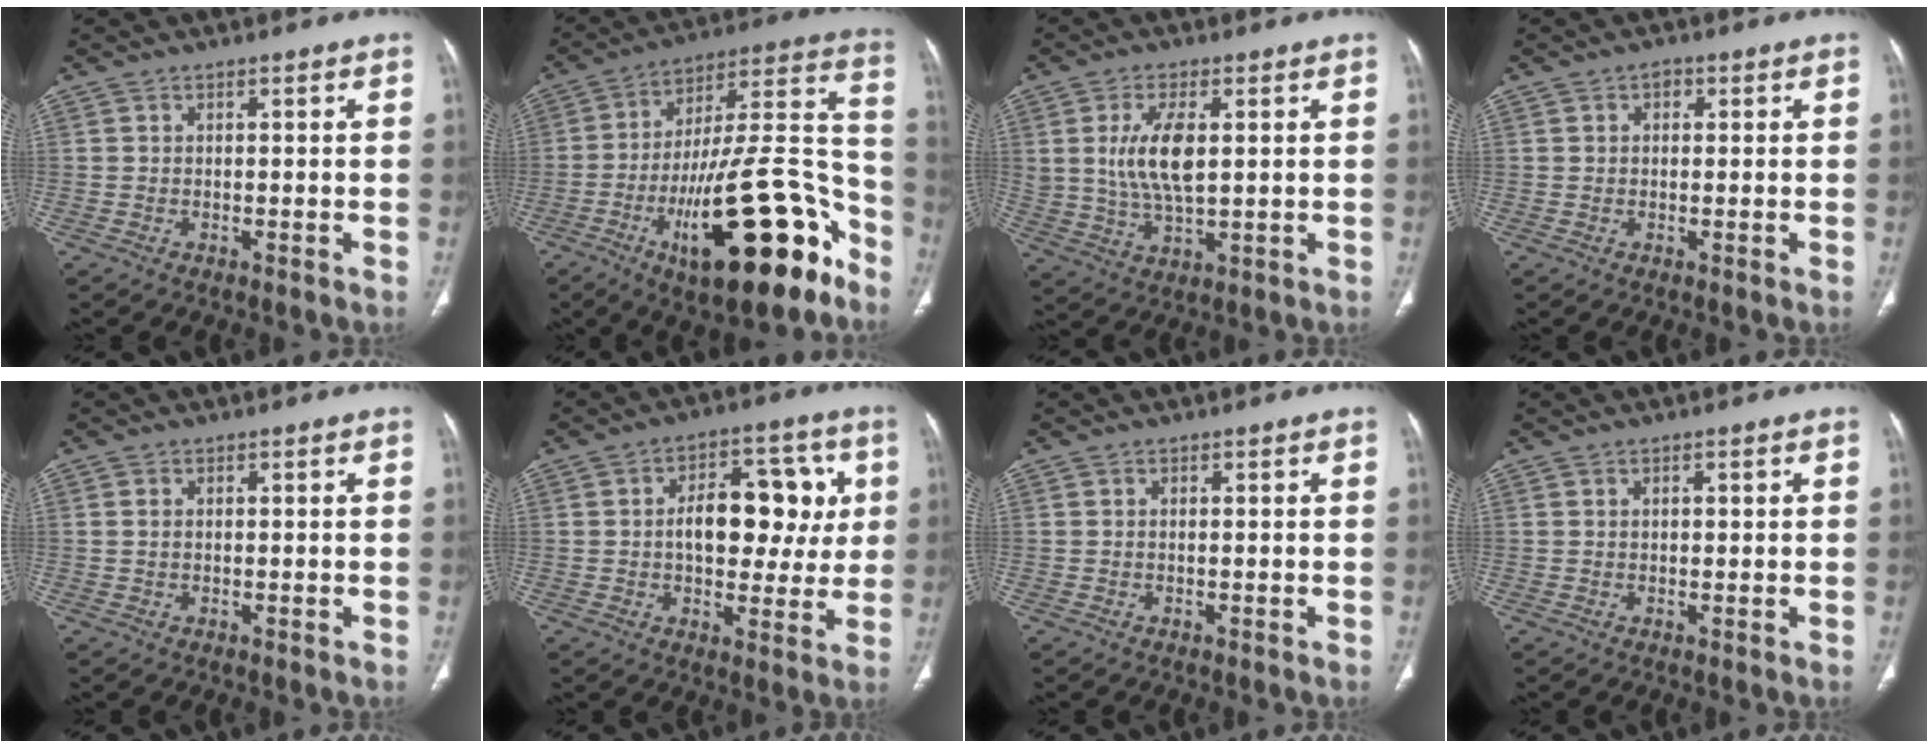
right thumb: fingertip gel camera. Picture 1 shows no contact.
{"total": 28.5, "force": [-13.9, 9.4, 23.1], "torque": [-0.316, 0.083, -0.211]}
{"total": 9.7, "force": [1.9, 4.4, 8.4], "torque": [-0.166, -0.011, 0.044]}
{"total": 1.6, "force": [0.5, 1.2, 0.8], "torque": [0.001, 0.003, 0.003]}
{"total": 1.0, "force": [0.2, 0.7, 0.7], "torque": [-0.012, 0.001, 0.004]}
{"total": 15.1, "force": [1.8, 9.2, 11.9], "torque": [-0.119, 0.021, 0.027]}
{"total": 0.0}
{"total": 1.1, "force": [0.4, 0.5, 0.8], "torque": [-0.014, 0.001, 0.006]}